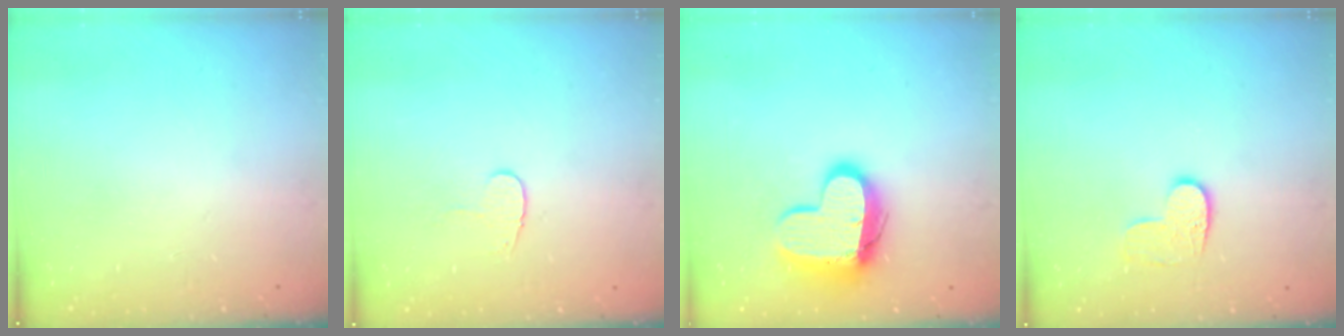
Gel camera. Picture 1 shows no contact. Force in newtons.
{"total": 4.4, "press": 4.4, "slide": 0.5}
{"total": 13.5, "press": 13.5, "slide": 1.2}
{"total": 6.6, "press": 6.6, "slide": 0.3}